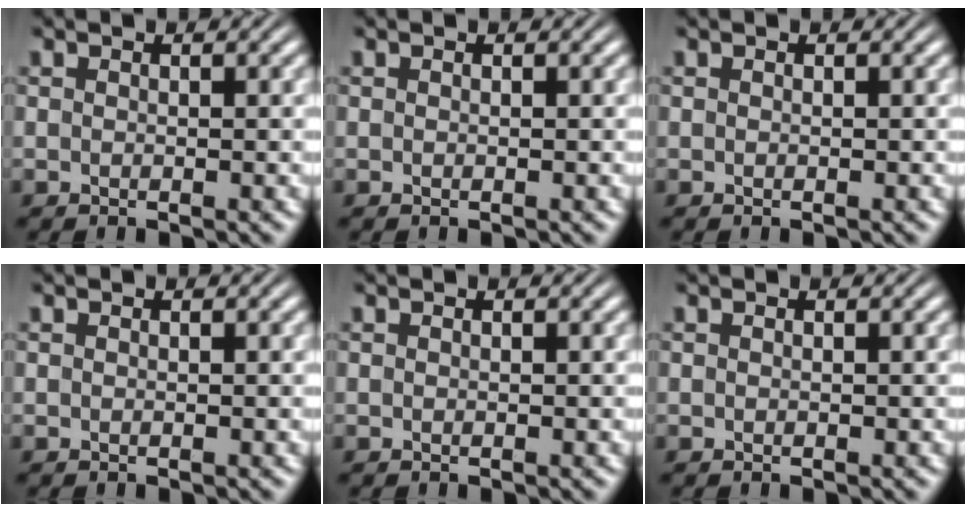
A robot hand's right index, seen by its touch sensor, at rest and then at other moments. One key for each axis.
{"total": 0.0}
{"total": 0.0}
{"total": 0.0}
{"total": 0.0}
{"total": 0.0}